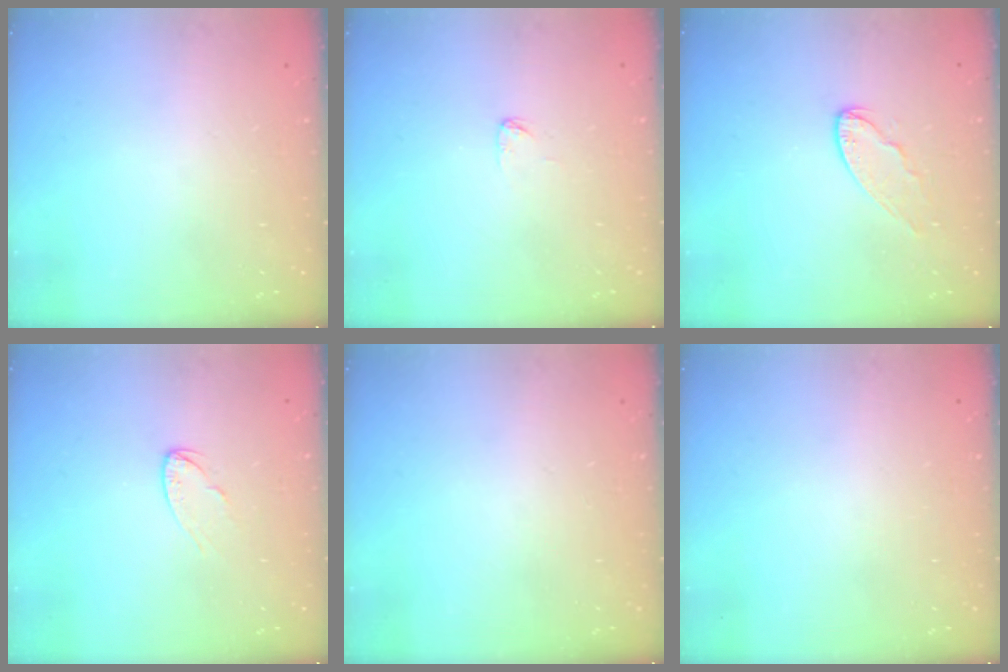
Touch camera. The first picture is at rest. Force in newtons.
{"total": 2.9, "press": 2.9, "slide": 0.1}
{"total": 7.4, "press": 7.4, "slide": 0.6}
{"total": 4.5, "press": 4.5, "slide": 0.4}
{"total": 0.0}
{"total": 0.0}